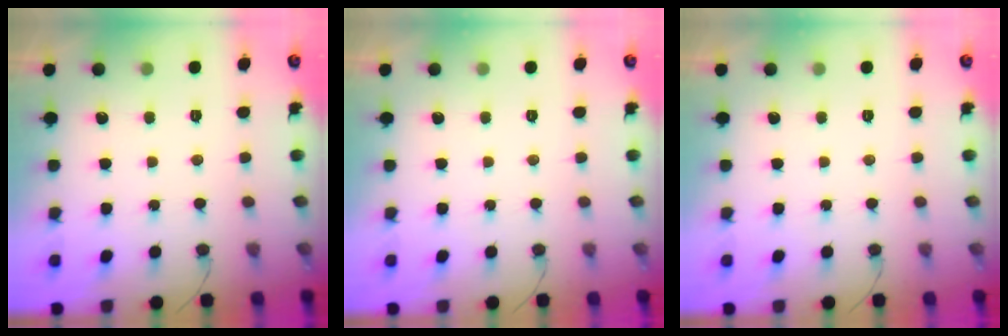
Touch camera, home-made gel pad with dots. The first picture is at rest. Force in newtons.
{"total": 0.0}
{"total": 0.0}